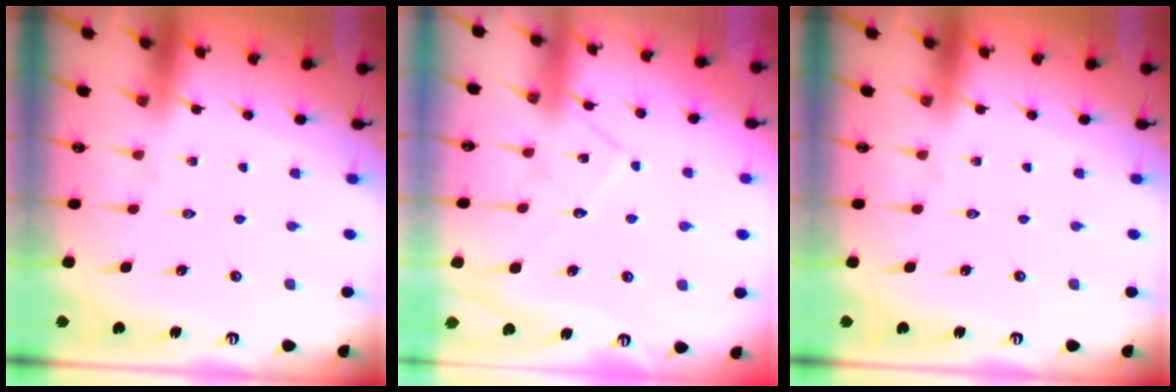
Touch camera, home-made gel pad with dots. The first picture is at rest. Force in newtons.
{"total": 9.1, "press": 9.1, "slide": 0.6}
{"total": 0.0}